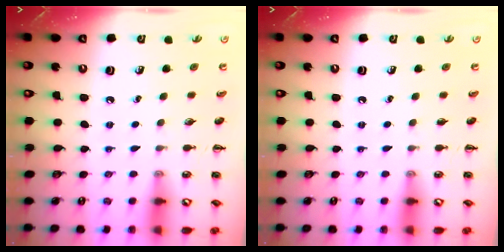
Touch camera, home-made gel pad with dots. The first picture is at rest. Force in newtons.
{"total": 0.0}